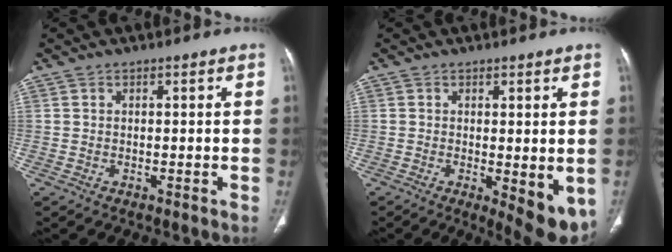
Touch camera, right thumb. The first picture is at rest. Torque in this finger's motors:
{"motor_torque": [-0.12, 0.75, -0.06, 0.03, 0.04]}